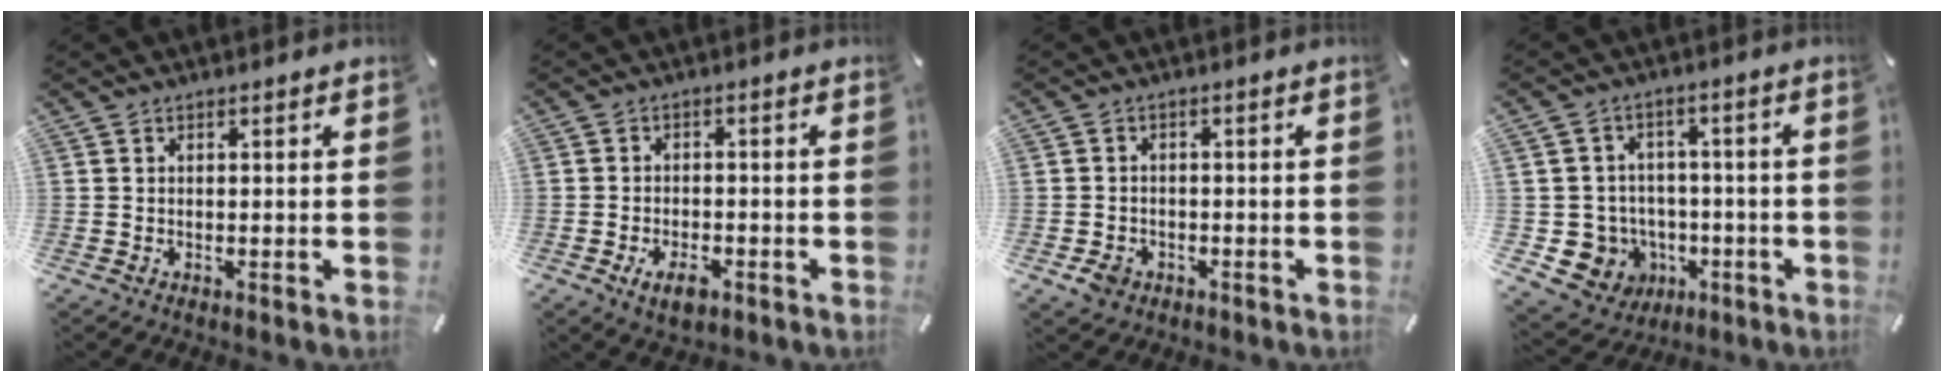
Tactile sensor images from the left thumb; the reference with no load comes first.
{"total": 4.9, "force": [-2.4, 2.9, 3.2], "torque": [-0.060, 0.010, -0.044]}
{"total": 3.7, "force": [-1.8, 2.9, 1.5], "torque": [-0.036, 0.004, -0.036]}
{"total": 9.2, "force": [-1.9, 8.8, 1.5], "torque": [-0.044, 0.009, -0.025]}